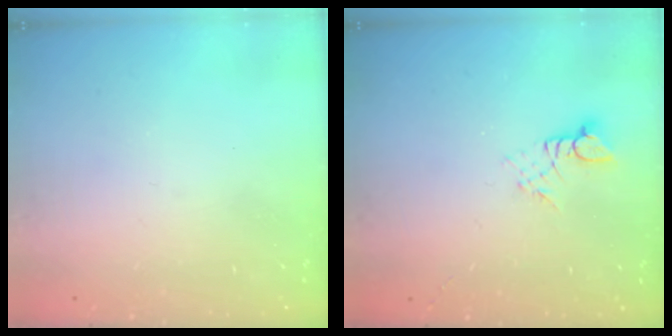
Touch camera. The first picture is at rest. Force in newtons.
{"total": 2.6, "press": 2.6, "slide": 0.3}